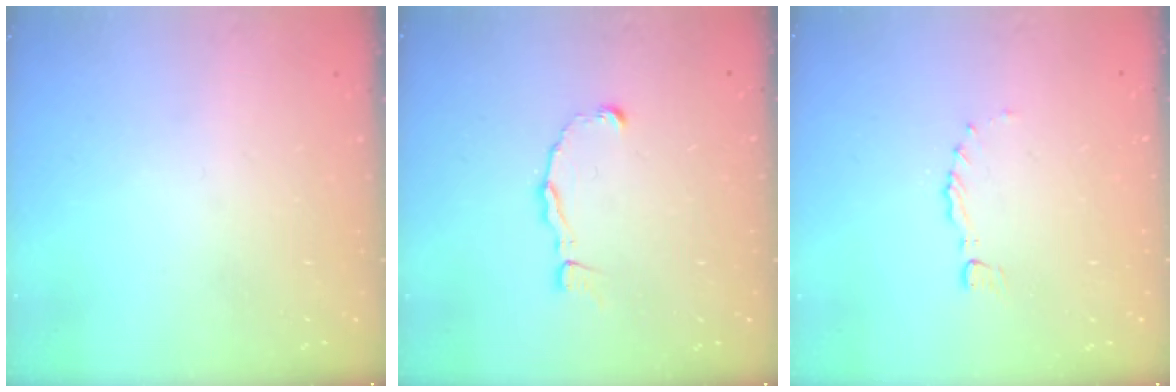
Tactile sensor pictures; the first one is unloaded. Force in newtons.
{"total": 2.3, "press": 2.3, "slide": 0.2}
{"total": 0.0}